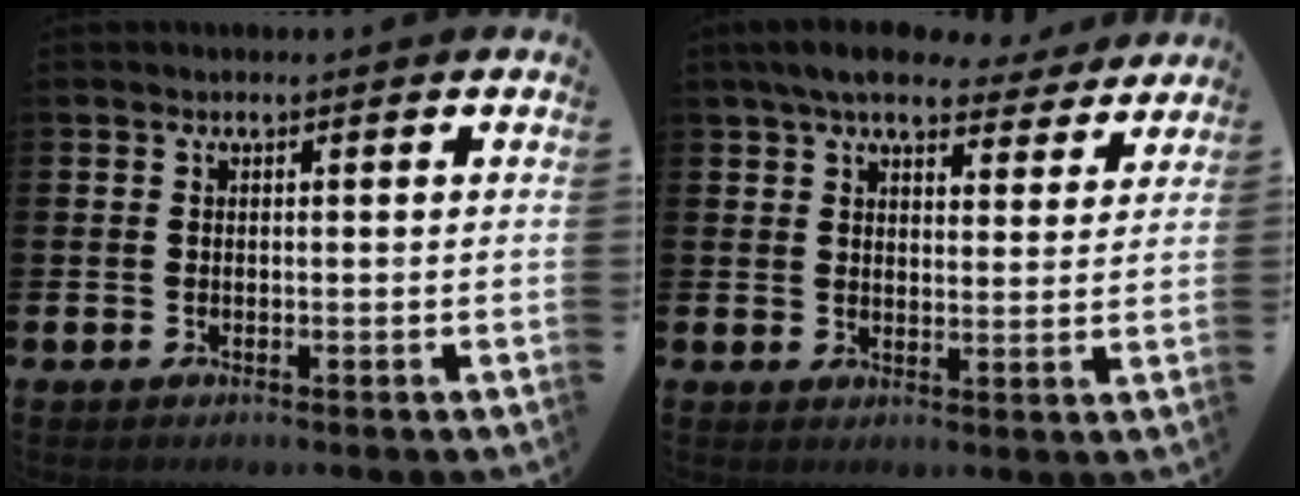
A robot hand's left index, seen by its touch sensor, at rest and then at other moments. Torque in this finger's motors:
{"motor_torque": [1.13, -1.01, 0.82, 0.21]}